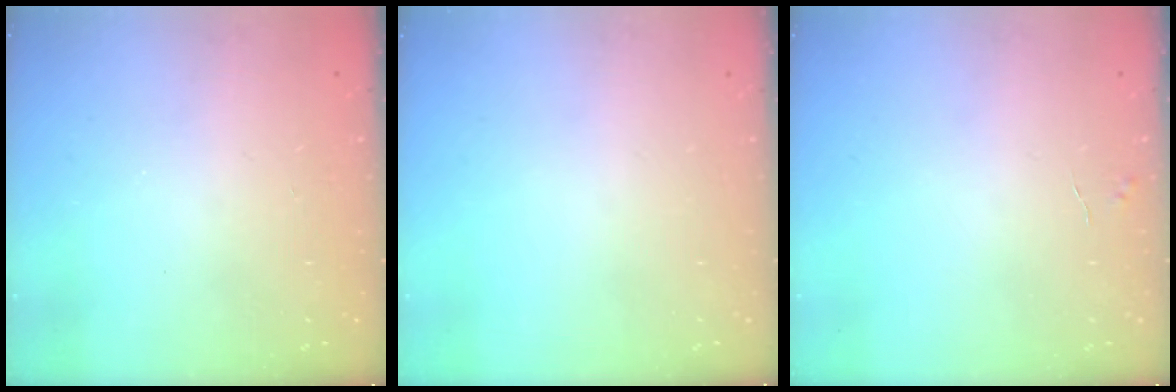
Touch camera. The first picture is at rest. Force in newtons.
{"total": 0.0}
{"total": 3.0, "press": 3.0, "slide": 0.3}